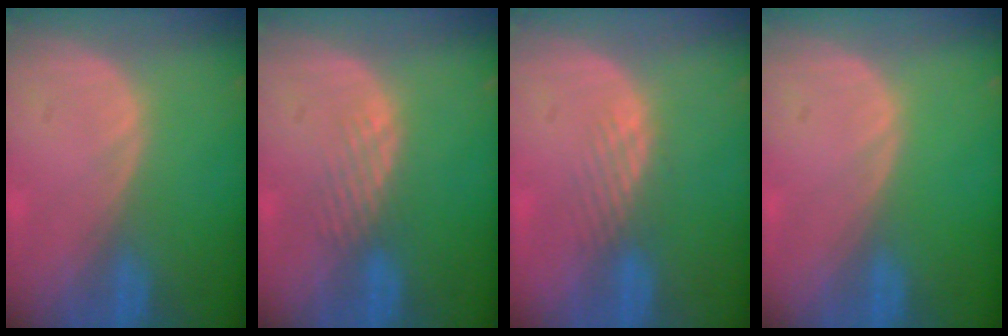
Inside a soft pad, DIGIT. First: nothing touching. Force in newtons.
{"total": 2.2, "press": 2.2, "slide": 0.2}
{"total": 2.9, "press": 2.3, "slide": 1.8}
{"total": 0.0}